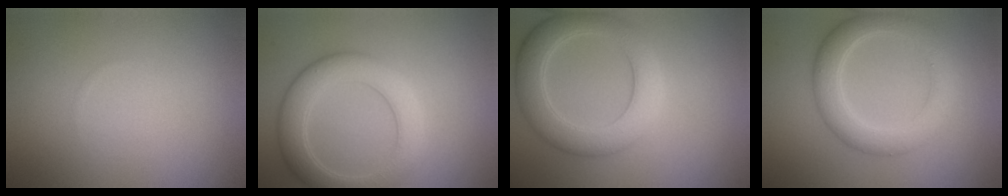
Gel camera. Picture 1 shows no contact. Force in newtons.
{"total": 5.1, "press": 5.1, "slide": 0.1}
{"total": 5.5, "press": 5.5, "slide": 0.5}
{"total": 4.5, "press": 4.5, "slide": 0.1}